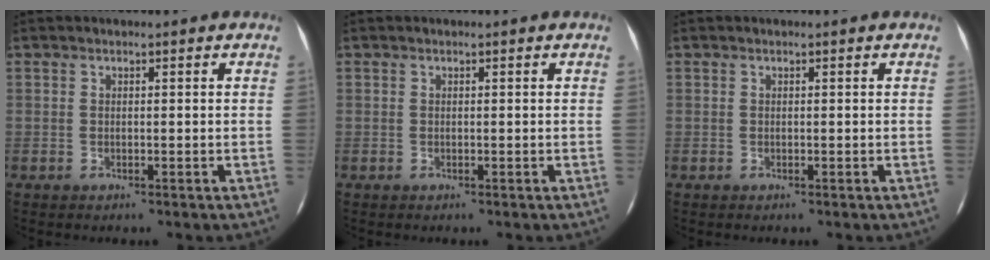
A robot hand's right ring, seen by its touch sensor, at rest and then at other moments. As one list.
[{"total": 0.0}, {"total": 0.0}]